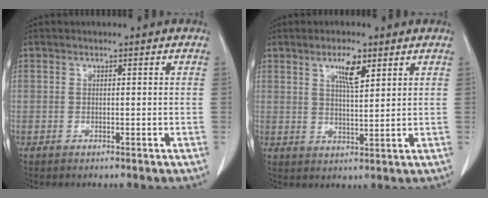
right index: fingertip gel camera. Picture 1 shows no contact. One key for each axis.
{"total": 4.9, "fx": 2.7, "fy": 1.0, "fz": 3.9, "tx": -0.072, "ty": 0.000, "tz": 0.048}